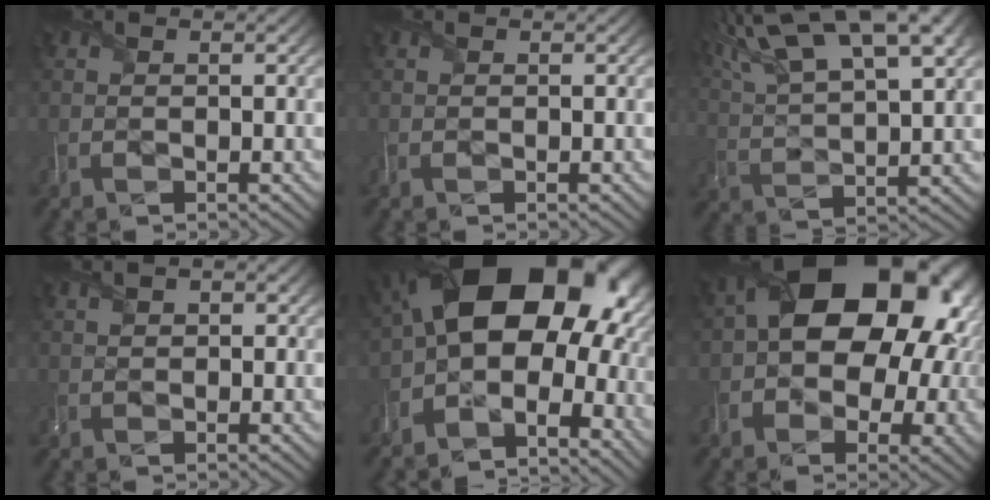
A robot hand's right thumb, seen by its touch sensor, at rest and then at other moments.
{"total": 0.0}
{"total": 16.4, "force": [10.3, 5.2, 11.6], "torque": [-0.246, 0.031, 0.166]}
{"total": 2.6, "force": [1.4, 1.3, 1.7], "torque": [-0.027, 0.000, 0.017]}
{"total": 18.6, "force": [0.7, 12.1, 14.1], "torque": [-0.227, 0.002, 0.026]}
{"total": 18.6, "force": [2.1, 13.1, 13.0], "torque": [-0.162, 0.004, 0.032]}